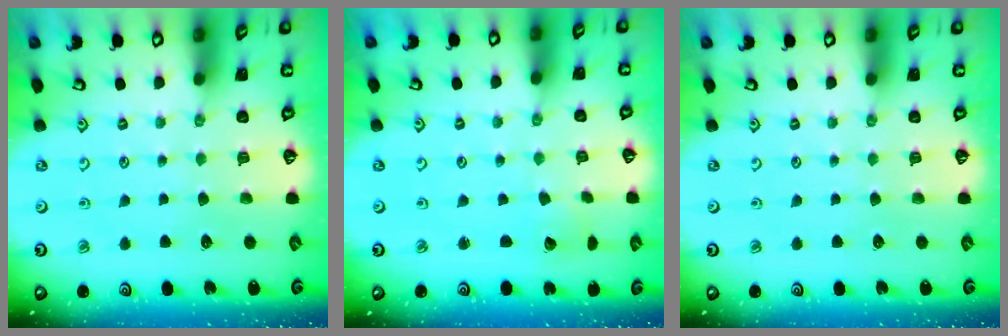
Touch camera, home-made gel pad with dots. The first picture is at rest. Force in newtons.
{"total": 2.5, "press": 2.5, "slide": 0.2}
{"total": 0.0}